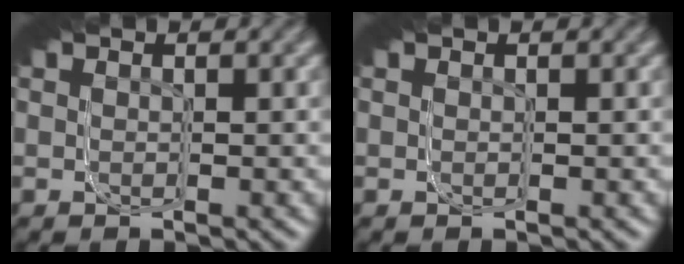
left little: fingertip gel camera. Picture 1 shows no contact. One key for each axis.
{"total": 0.0}